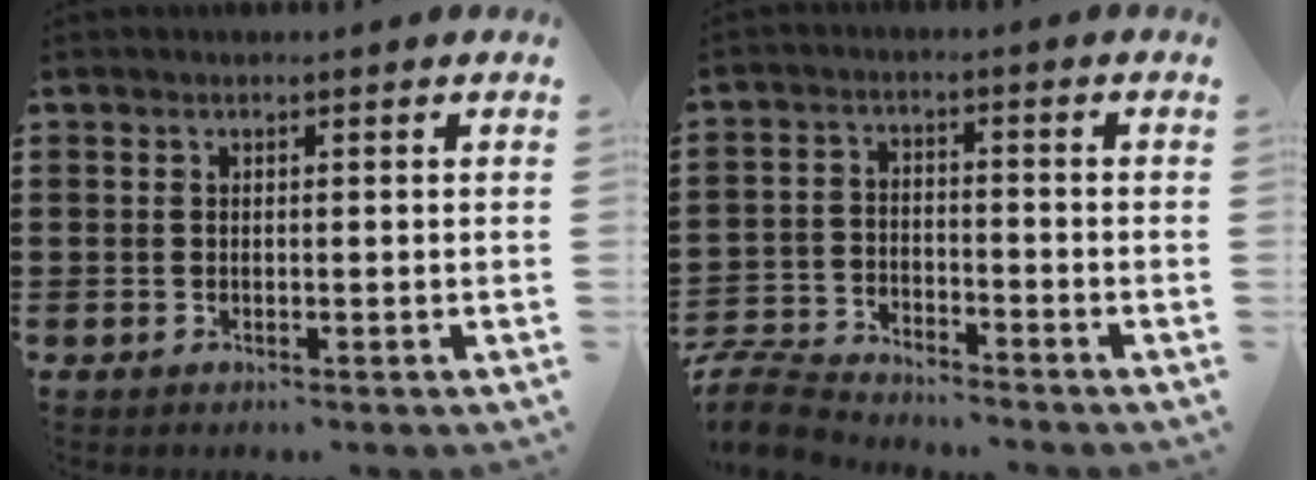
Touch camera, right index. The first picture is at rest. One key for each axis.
{"total": 5.9, "fx": -5.8, "fy": 0.9, "fz": 0.9, "tx": -0.038, "ty": 0.002, "tz": -0.120}